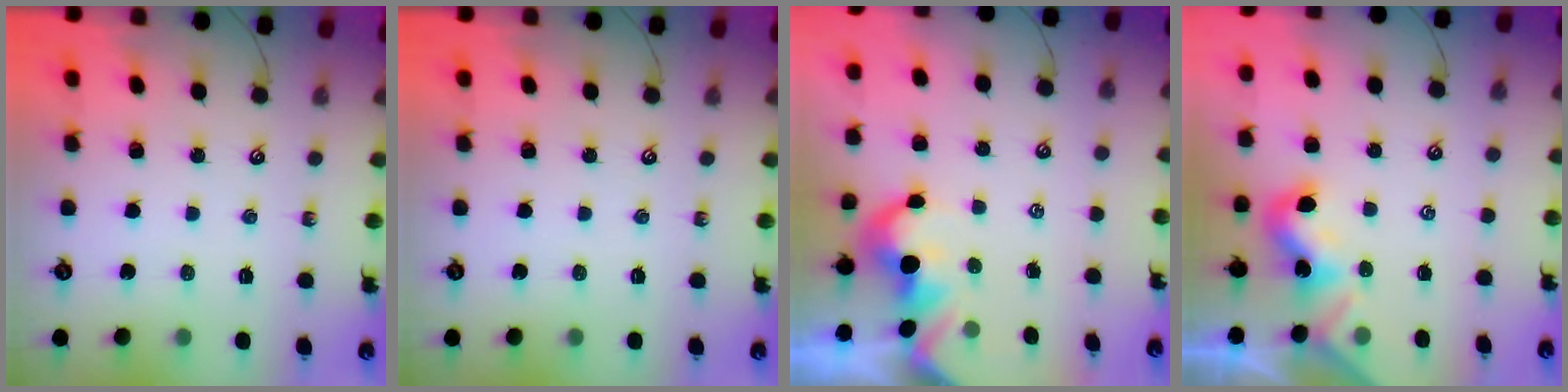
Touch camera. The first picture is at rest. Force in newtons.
{"total": 0.0}
{"total": 1.2, "press": 0.9, "slide": 0.8}
{"total": 2.0, "press": 1.9, "slide": 0.5}